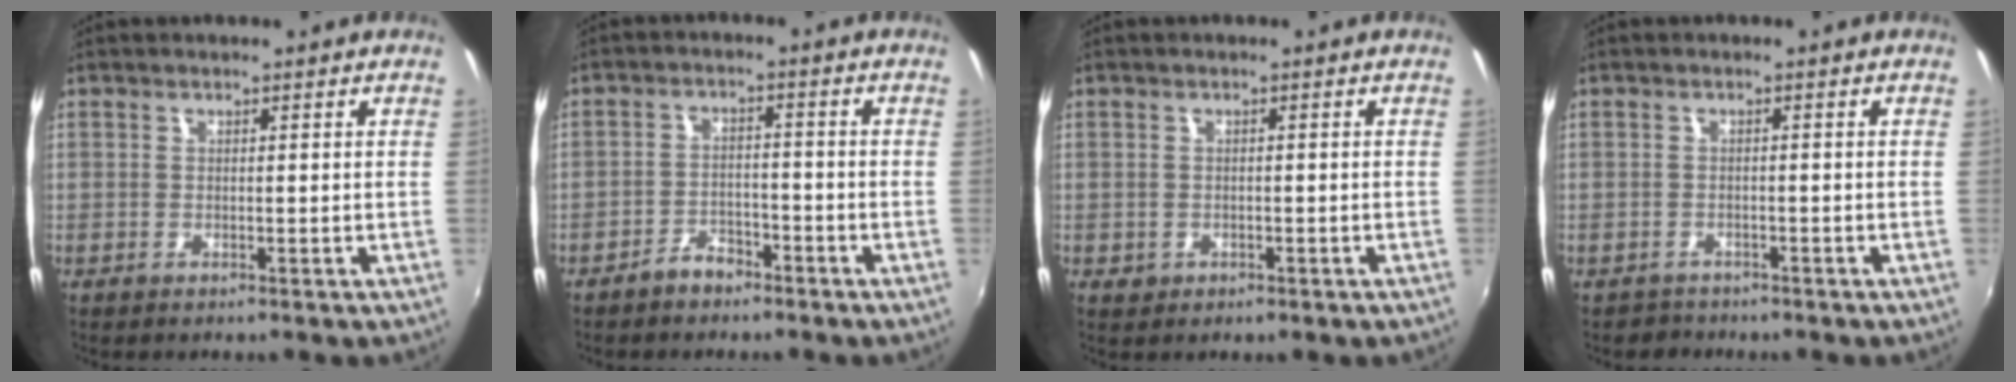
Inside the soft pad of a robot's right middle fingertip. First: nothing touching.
{"total": 4.0, "force": [-3.3, 1.9, 1.2], "torque": [-0.036, 0.009, -0.051]}
{"total": 2.0, "force": [-0.7, 1.6, 0.9], "torque": [-0.018, -0.003, -0.007]}
{"total": 2.1, "force": [-1.7, 1.3, -0.2], "torque": [-0.004, 0.002, -0.030]}